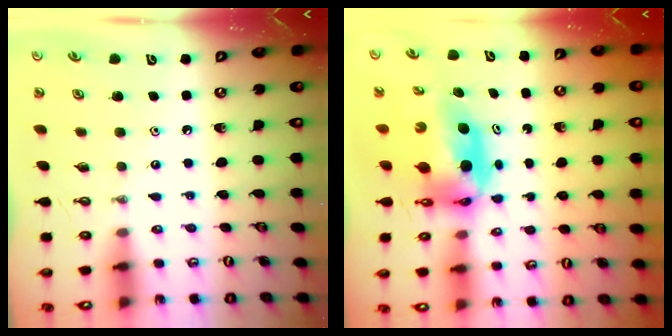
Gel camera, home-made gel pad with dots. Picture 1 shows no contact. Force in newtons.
{"total": 6.6, "press": 6.5, "slide": 0.6}